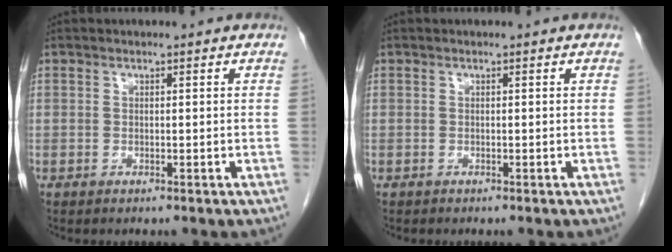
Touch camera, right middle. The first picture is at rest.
{"total": 0.0}